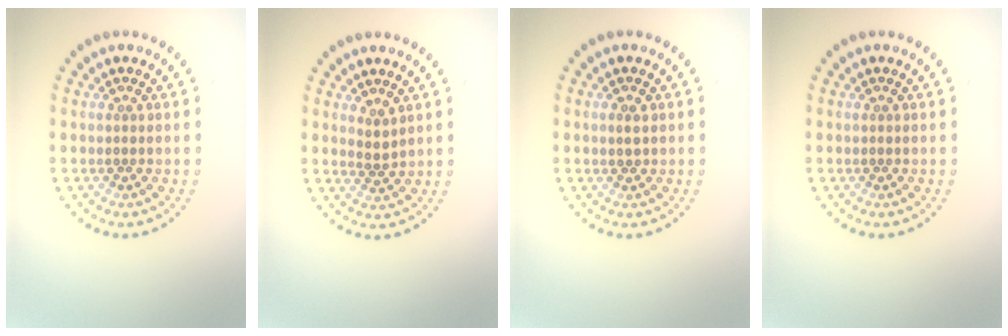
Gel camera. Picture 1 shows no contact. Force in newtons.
{"total": 1.3, "press": 0.9, "slide": 0.9}
{"total": 1.1, "press": 1.0, "slide": 0.3}
{"total": 0.0}